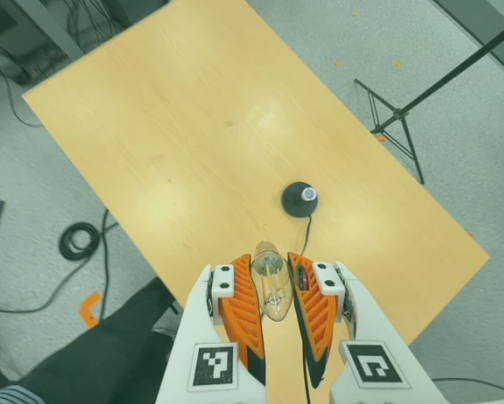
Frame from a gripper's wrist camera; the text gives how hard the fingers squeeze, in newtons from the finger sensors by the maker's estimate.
{"total": 21.4, "left": 24.4, "right": 18.4}